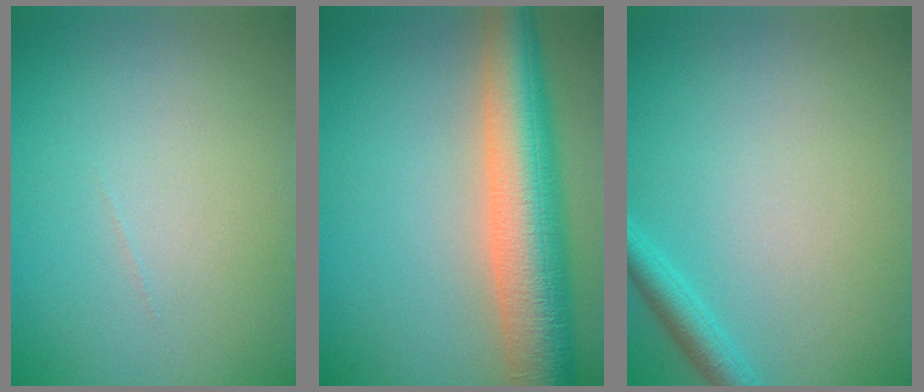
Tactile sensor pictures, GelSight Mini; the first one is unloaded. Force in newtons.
{"total": 9.3, "press": 9.3, "slide": 0.4}
{"total": 2.0, "press": 2.0, "slide": 0.2}